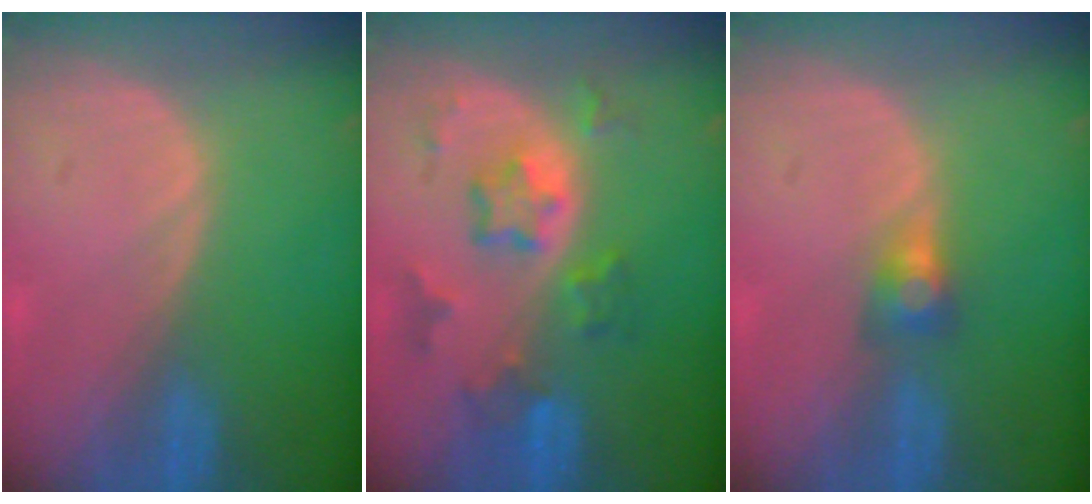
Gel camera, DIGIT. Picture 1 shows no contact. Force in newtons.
{"total": 7.3, "press": 6.5, "slide": 3.2}
{"total": 3.0, "press": 2.5, "slide": 1.6}